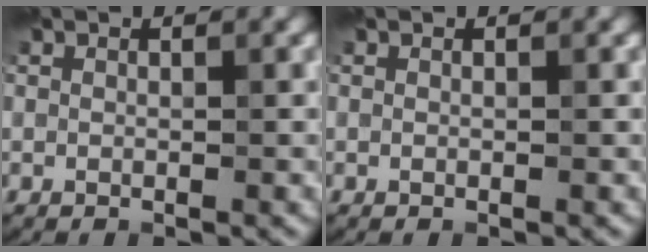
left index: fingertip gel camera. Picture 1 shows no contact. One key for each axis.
{"total": 0.0}